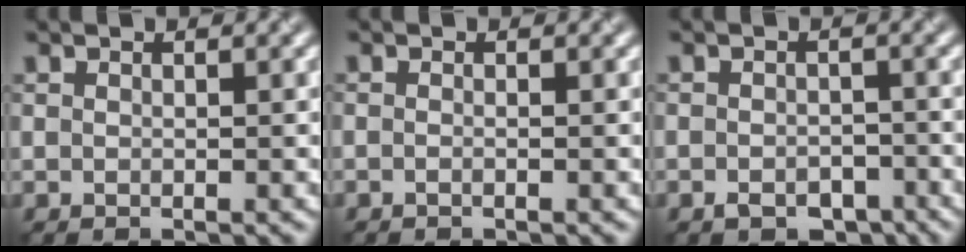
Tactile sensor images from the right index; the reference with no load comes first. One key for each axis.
{"total": 0.8, "fx": -0.8, "fy": 0.0, "fz": 0.3, "tx": -0.005, "ty": -0.002, "tz": -0.013}
{"total": 2.3, "fx": -2.0, "fy": 0.8, "fz": 0.6, "tx": -0.013, "ty": 0.001, "tz": -0.017}